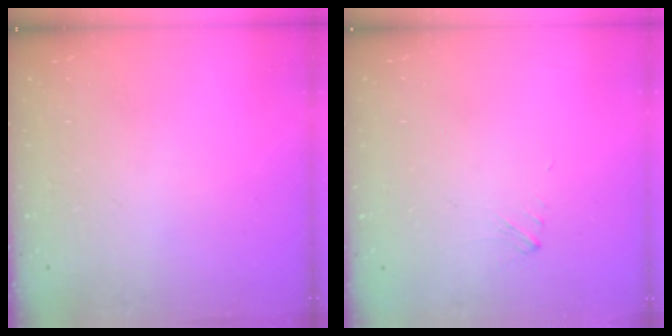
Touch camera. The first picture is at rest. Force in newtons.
{"total": 1.5, "press": 1.5, "slide": 0.2}